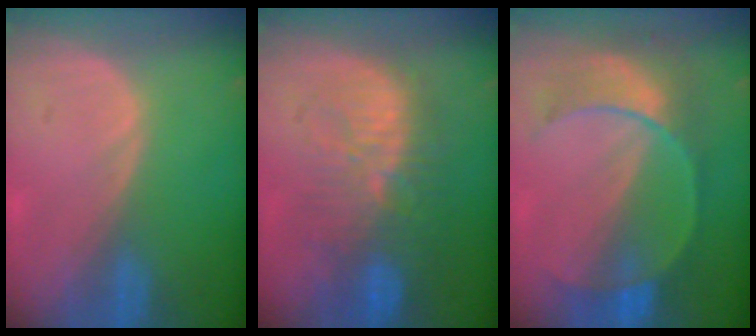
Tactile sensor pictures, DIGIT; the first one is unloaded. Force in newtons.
{"total": 10.7, "press": 9.9, "slide": 4.2}
{"total": 7.9, "press": 7.8, "slide": 1.3}